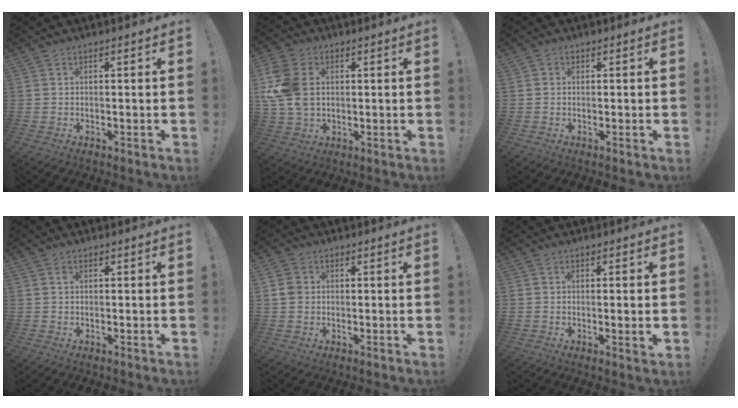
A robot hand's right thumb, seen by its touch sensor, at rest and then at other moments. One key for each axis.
{"total": 14.0, "fx": 2.3, "fy": 10.0, "fz": 9.5, "tx": -0.200, "ty": -0.002, "tz": 0.044}
{"total": 0.6, "fx": 0.1, "fy": 0.6, "fz": 0.0, "tx": -0.002, "ty": 0.004, "tz": 0.002}
{"total": 0.6, "fx": 0.2, "fy": 0.5, "fz": 0.4, "tx": 0.000, "ty": -0.001, "tz": 0.001}
{"total": 4.0, "fx": 0.4, "fy": 3.6, "fz": 1.8, "tx": -0.021, "ty": 0.007, "tz": 0.009}
{"total": 2.3, "fx": 0.3, "fy": -0.1, "fz": 2.3, "tx": -0.022, "ty": -0.009, "tz": 0.002}